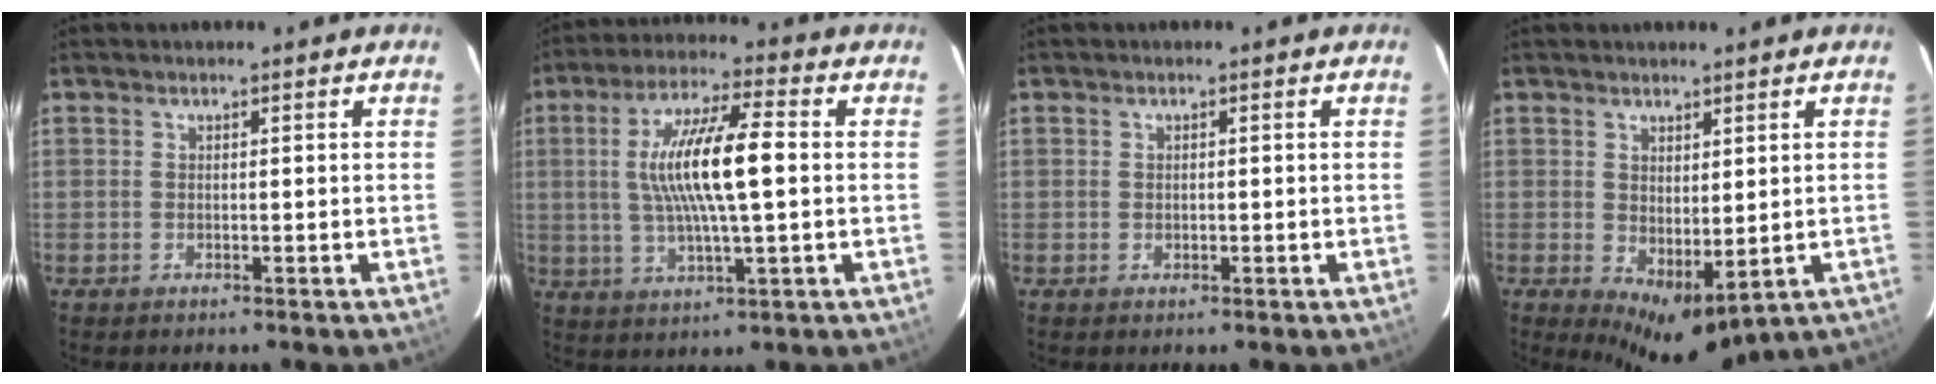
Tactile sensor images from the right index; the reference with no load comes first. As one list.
[{"total": 13.6, "force": [0.8, 2.3, 13.4], "torque": [-0.252, 0.006, 0.016]}, {"total": 0.6, "force": [0.0, 0.5, 0.2], "torque": [0.000, 0.001, 0.000]}, {"total": 6.9, "force": [-0.1, 4.5, 5.2], "torque": [-0.077, -0.010, 0.017]}]